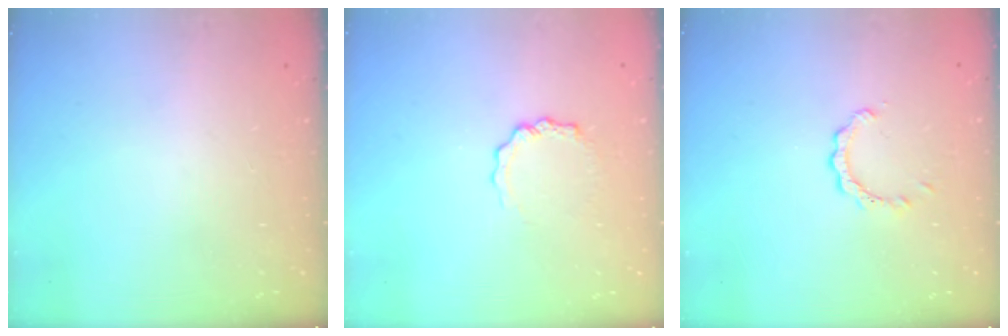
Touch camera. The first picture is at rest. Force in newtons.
{"total": 3.9, "press": 3.8, "slide": 0.5}
{"total": 2.0, "press": 2.0, "slide": 0.2}